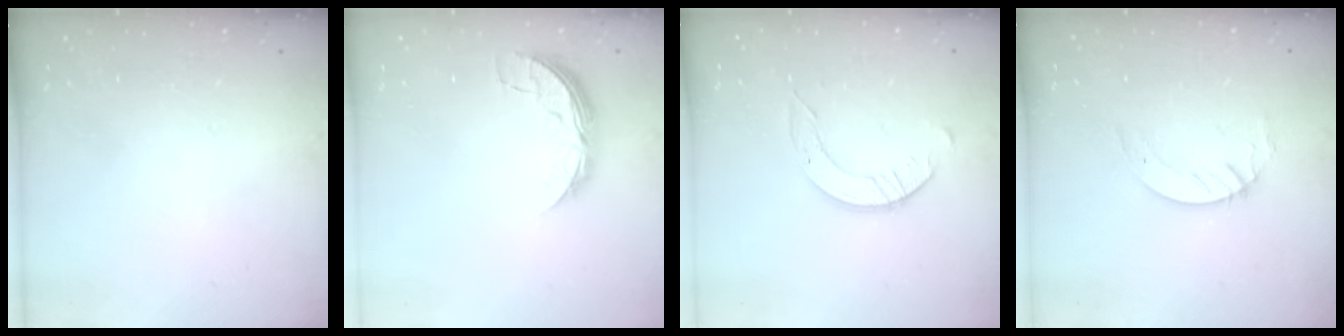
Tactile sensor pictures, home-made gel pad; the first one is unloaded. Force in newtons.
{"total": 7.0, "press": 7.0, "slide": 0.4}
{"total": 4.4, "press": 4.3, "slide": 0.5}
{"total": 4.0, "press": 4.0, "slide": 0.4}